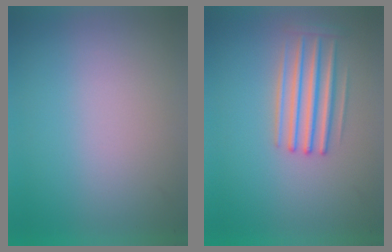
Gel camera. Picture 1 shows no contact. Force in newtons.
{"total": 3.2}